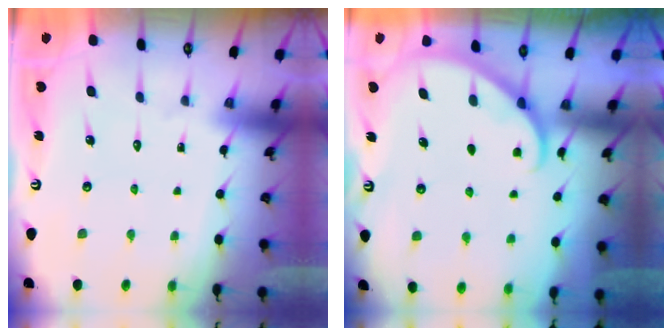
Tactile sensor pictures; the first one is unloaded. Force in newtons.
{"total": 2.6, "press": 2.5, "slide": 0.3}